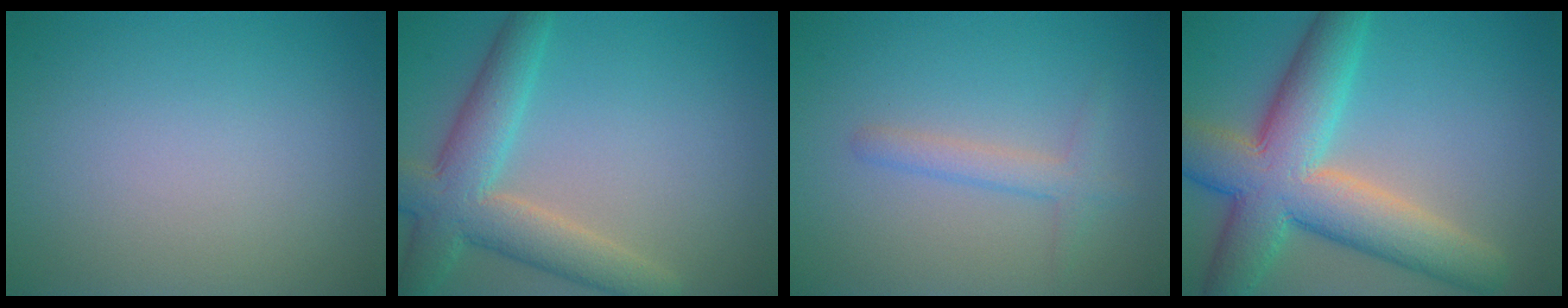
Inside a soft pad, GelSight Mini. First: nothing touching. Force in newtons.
{"total": 6.3, "press": 6.3, "slide": 0.2}
{"total": 2.0, "press": 2.0, "slide": 0.1}
{"total": 10.4, "press": 10.4, "slide": 0.3}